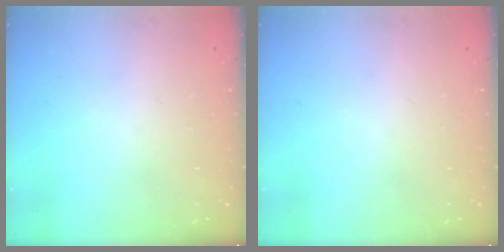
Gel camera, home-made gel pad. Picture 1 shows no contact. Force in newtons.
{"total": 0.0}